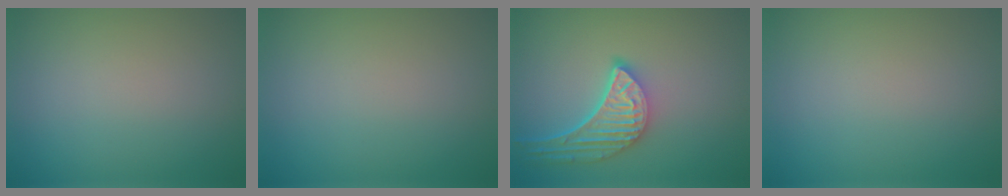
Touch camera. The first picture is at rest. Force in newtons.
{"total": 0.0}
{"total": 5.2, "press": 4.2, "slide": 3.2}
{"total": 0.0}